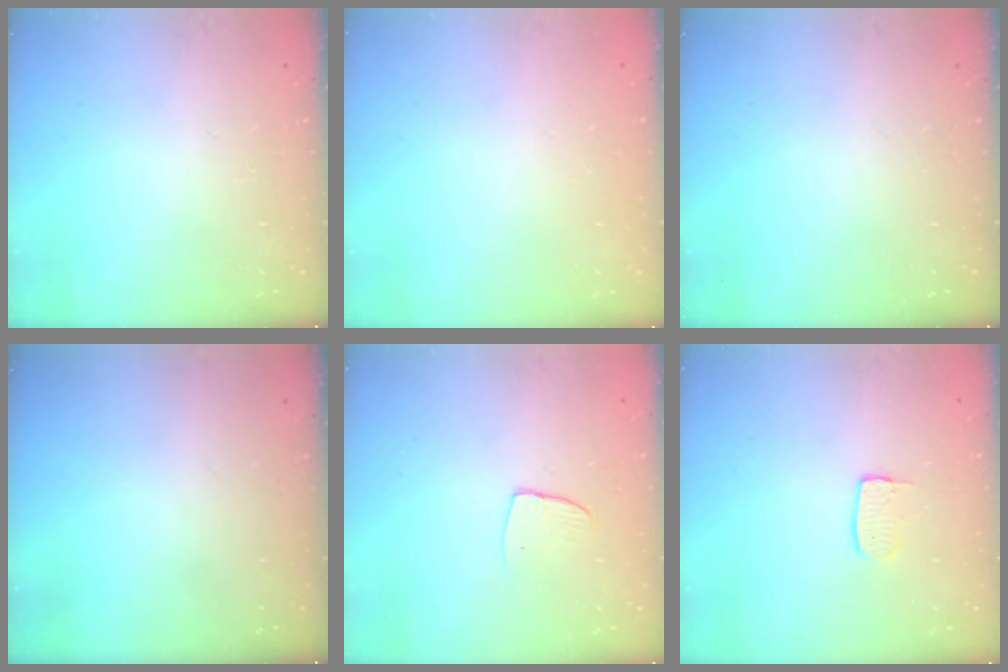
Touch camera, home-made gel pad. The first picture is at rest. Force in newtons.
{"total": 0.0}
{"total": 0.0}
{"total": 0.0}
{"total": 4.3, "press": 4.3, "slide": 0.3}
{"total": 4.8, "press": 4.8, "slide": 0.3}